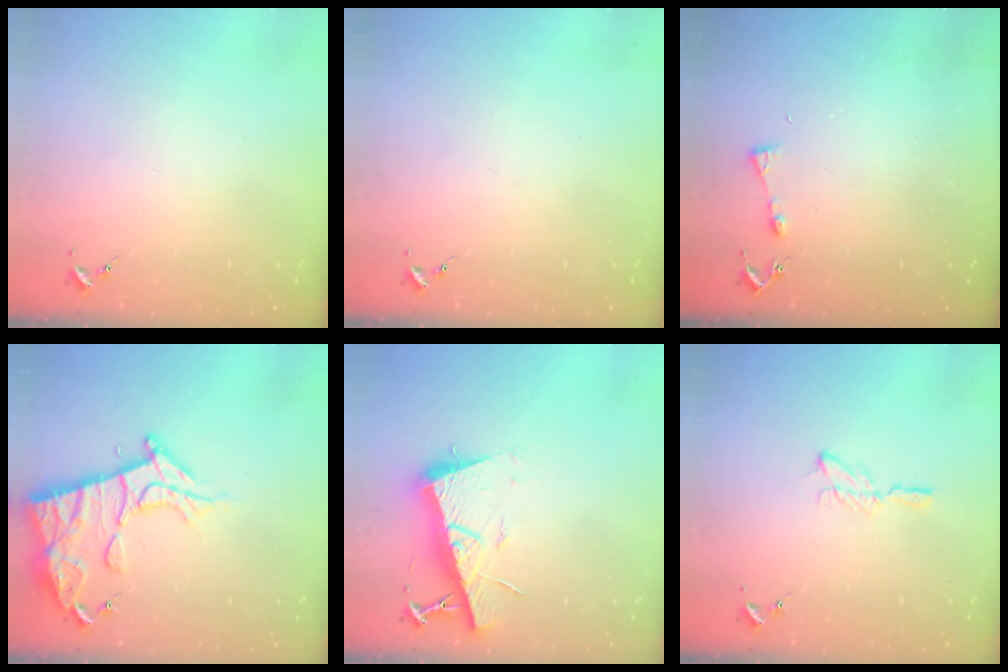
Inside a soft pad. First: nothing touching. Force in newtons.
{"total": 0.0}
{"total": 4.5, "press": 4.5, "slide": 0.4}
{"total": 14.8, "press": 14.7, "slide": 1.4}
{"total": 12.9, "press": 12.8, "slide": 1.6}
{"total": 5.8, "press": 5.8, "slide": 0.6}